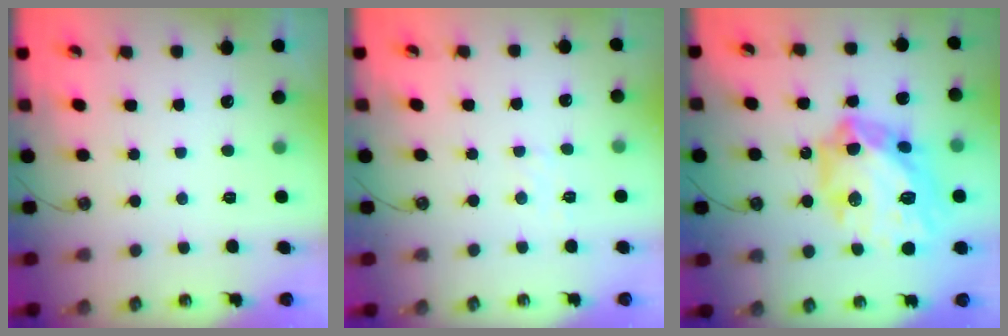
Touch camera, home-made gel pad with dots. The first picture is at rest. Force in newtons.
{"total": 4.4, "press": 4.3, "slide": 0.6}
{"total": 25.4, "press": 25.2, "slide": 2.7}